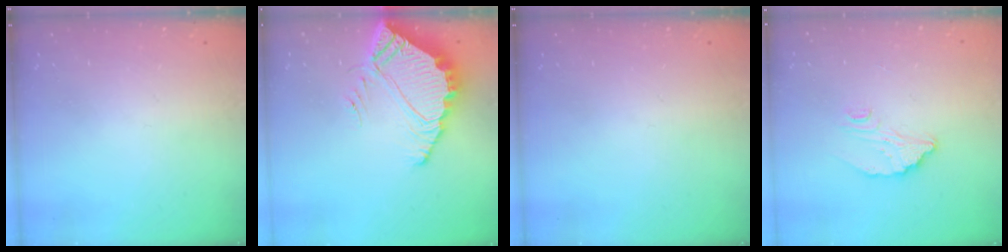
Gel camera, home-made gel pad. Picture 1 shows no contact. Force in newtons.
{"total": 7.9, "press": 7.9, "slide": 0.6}
{"total": 0.0}
{"total": 5.8, "press": 5.8, "slide": 0.3}